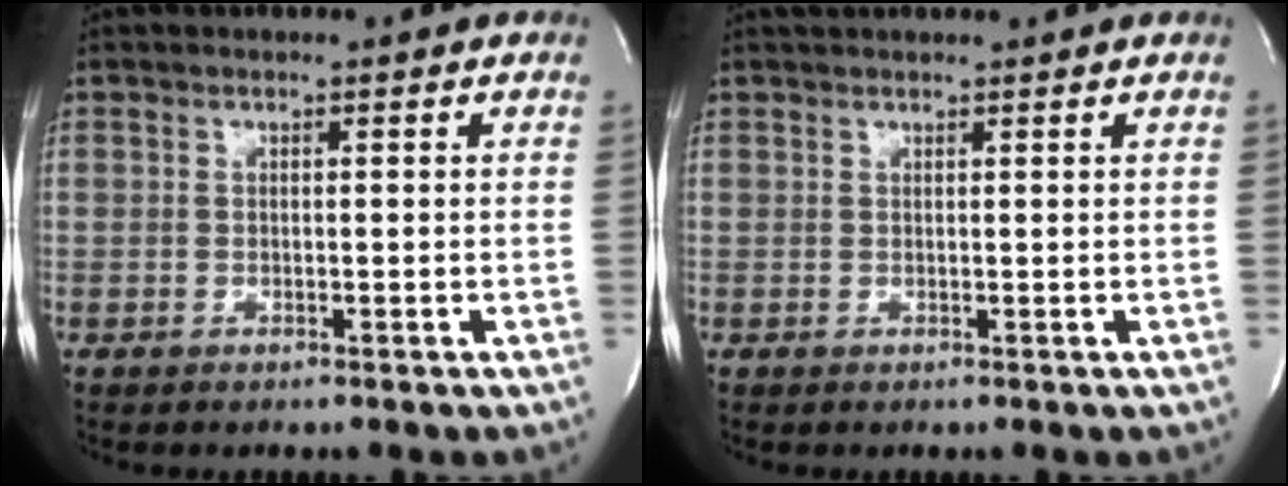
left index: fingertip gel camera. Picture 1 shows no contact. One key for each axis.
{"total": 3.7, "fx": 3.4, "fy": 0.2, "fz": 1.3, "tx": -0.015, "ty": 0.031, "tz": 0.049}